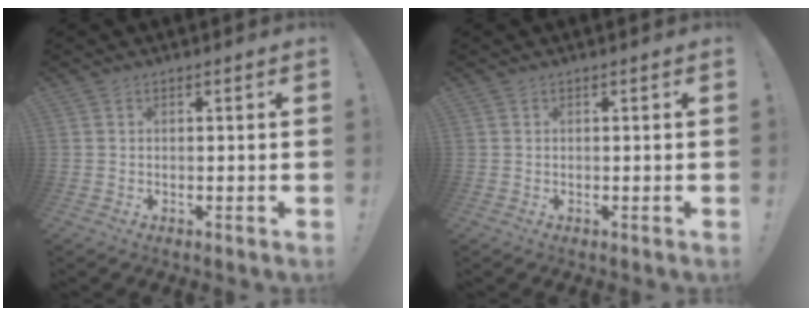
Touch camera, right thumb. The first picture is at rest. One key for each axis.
{"total": 0.0}